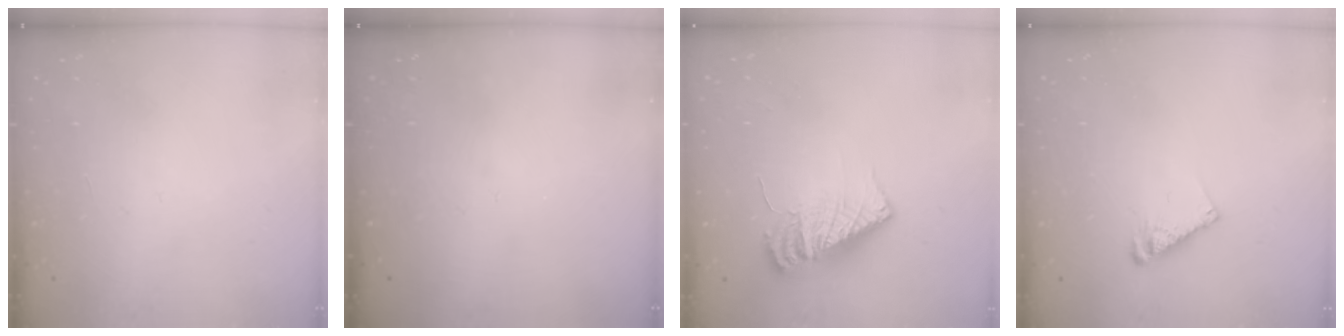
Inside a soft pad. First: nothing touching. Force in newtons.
{"total": 0.0}
{"total": 11.6, "press": 11.5, "slide": 1.1}
{"total": 5.3, "press": 5.3, "slide": 0.1}